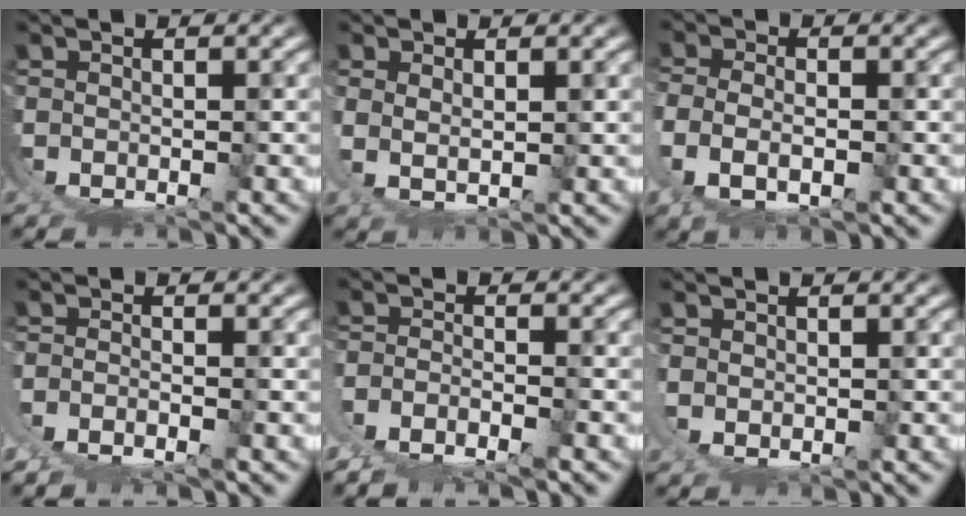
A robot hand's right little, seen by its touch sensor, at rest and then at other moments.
{"total": 2.9, "force": [2.0, 0.8, 2.1], "torque": [-0.051, -0.007, 0.044]}
{"total": 4.1, "force": [1.1, 2.4, 3.2], "torque": [-0.086, -0.018, 0.030]}
{"total": 2.6, "force": [-0.4, 1.9, 1.8], "torque": [-0.036, -0.007, -0.006]}
{"total": 6.2, "force": [-1.1, 5.2, 3.1], "torque": [-0.077, -0.017, -0.019]}
{"total": 1.3, "force": [1.3, 0.1, 0.0], "torque": [-0.006, -0.001, 0.022]}